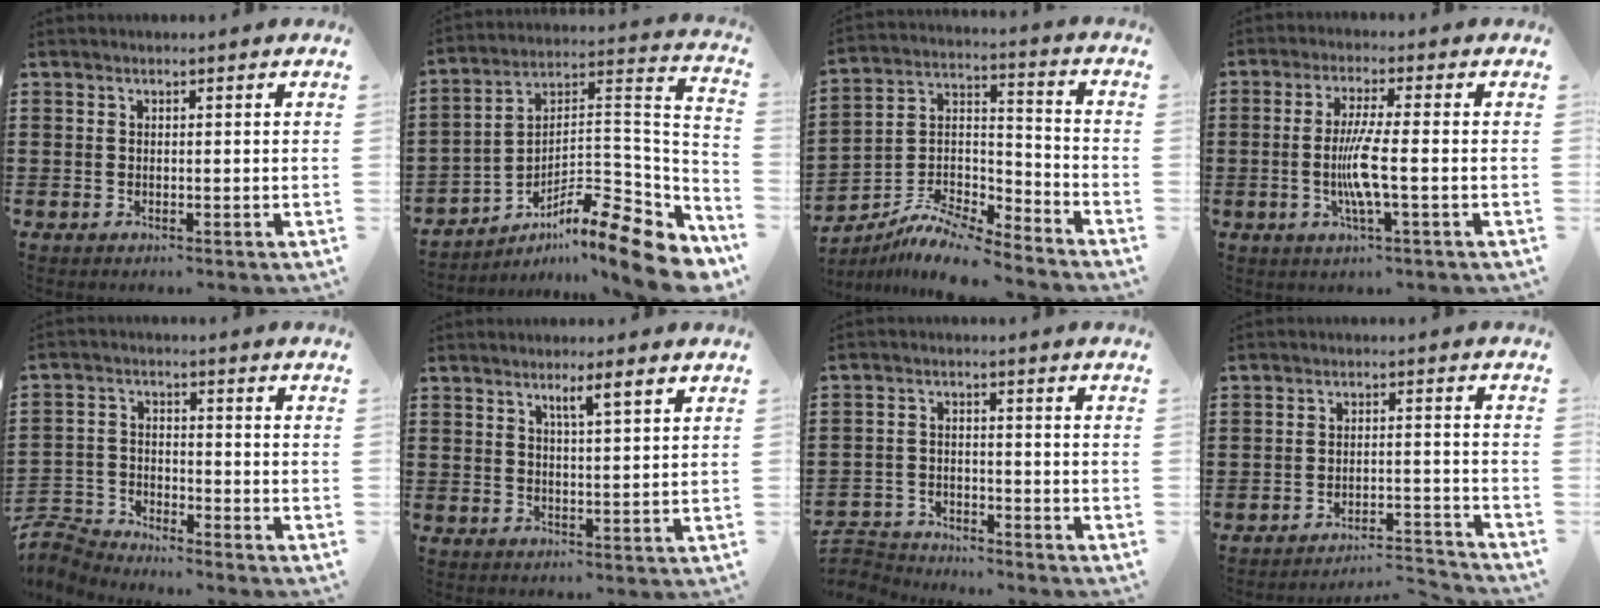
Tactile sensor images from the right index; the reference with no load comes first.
{"total": 11.1, "force": [-8.0, 2.0, 7.4], "torque": [-0.092, 0.007, -0.152]}
{"total": 8.1, "force": [-7.6, 1.5, 2.5], "torque": [-0.064, 0.004, -0.156]}
{"total": 6.2, "force": [-1.0, 0.4, 6.1], "torque": [-0.130, -0.015, -0.028]}
{"total": 4.6, "force": [-4.5, 0.8, 0.2], "torque": [-0.030, -0.004, -0.101]}
{"total": 3.3, "force": [2.0, 0.1, 2.6], "torque": [-0.047, -0.003, 0.031]}
{"total": 3.8, "force": [-3.7, 0.6, -0.2], "torque": [-0.012, -0.001, -0.084]}
{"total": 3.7, "force": [-3.6, 0.1, 0.9], "torque": [-0.022, -0.003, -0.078]}